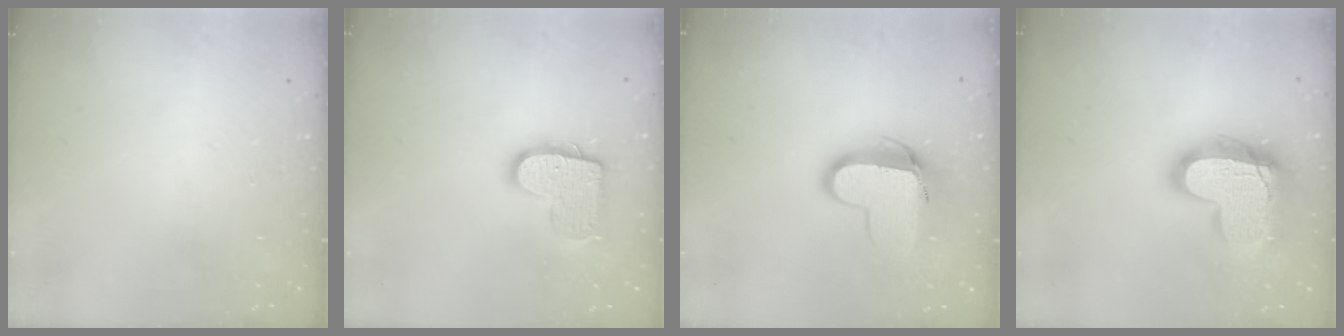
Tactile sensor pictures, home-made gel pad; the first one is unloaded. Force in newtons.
{"total": 12.0, "press": 11.9, "slide": 0.6}
{"total": 11.2, "press": 11.2, "slide": 1.1}
{"total": 19.3, "press": 19.2, "slide": 1.6}